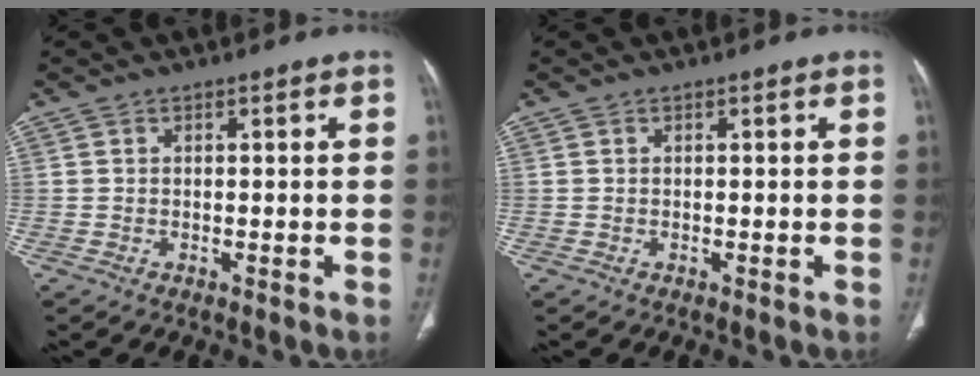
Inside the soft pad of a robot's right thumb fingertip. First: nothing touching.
{"total": 0.0}